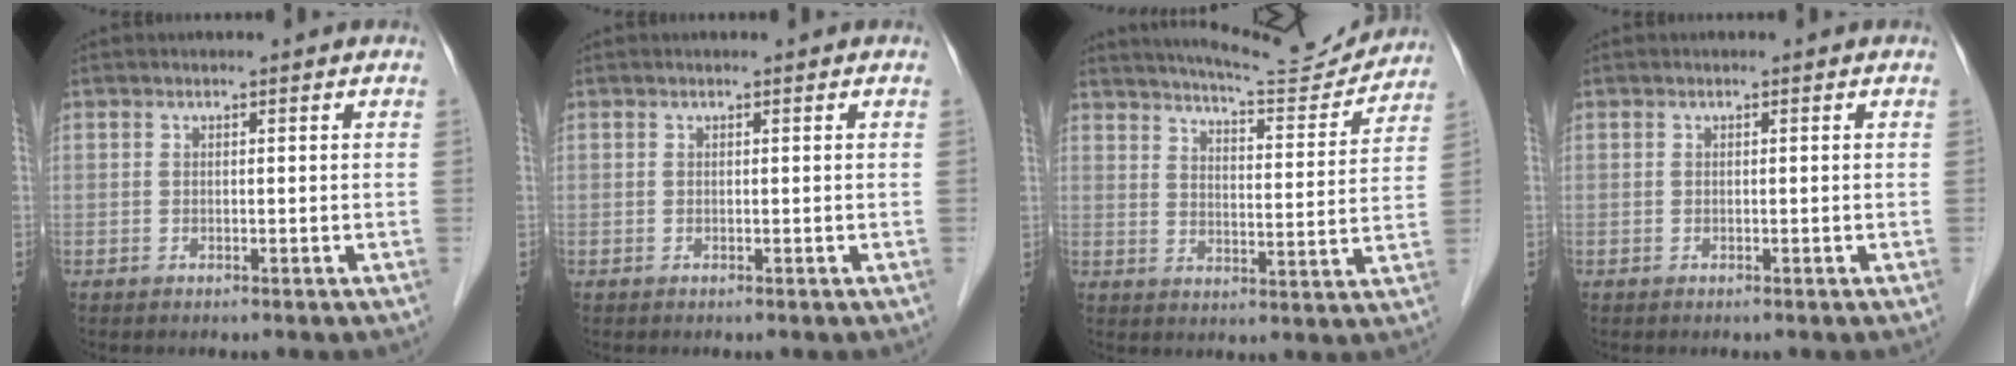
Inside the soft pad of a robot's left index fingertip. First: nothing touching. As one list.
[{"total": 0.0}, {"total": 13.5, "force": [13.1, 0.6, 3.3], "torque": [-0.054, -0.015, 0.176]}, {"total": 0.0}]